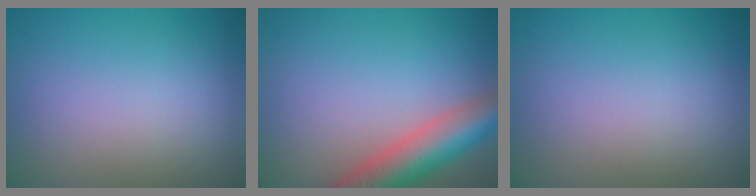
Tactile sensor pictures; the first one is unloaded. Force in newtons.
{"total": 6.5, "press": 6.4, "slide": 0.6}
{"total": 0.0}